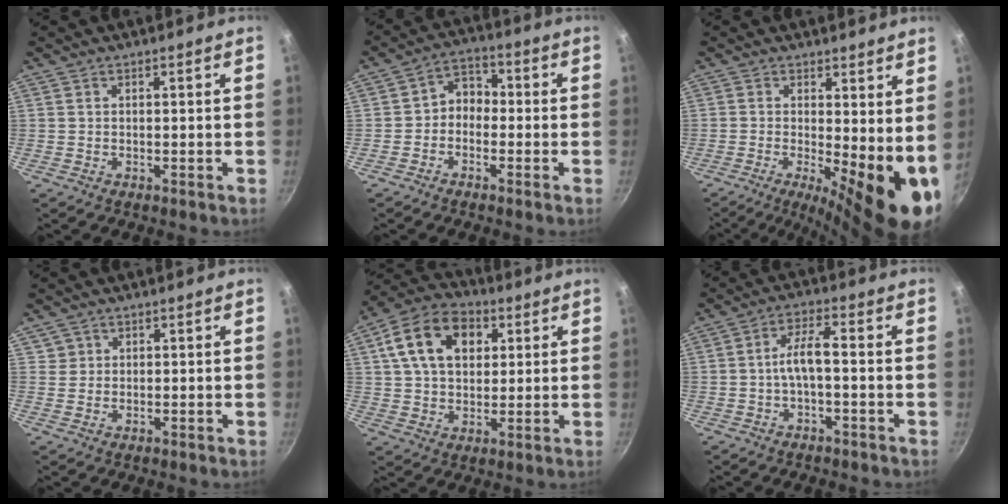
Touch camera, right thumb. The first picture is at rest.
{"total": 5.0, "force": [-1.3, 4.0, 2.8], "torque": [-0.019, 0.030, -0.036]}
{"total": 13.3, "force": [-0.8, 4.5, 12.5], "torque": [-0.147, -0.021, -0.007]}
{"total": 2.0, "force": [0.7, 1.9, 0.1], "torque": [0.016, 0.007, 0.008]}
{"total": 15.4, "force": [4.9, 10.6, 10.0], "torque": [-0.155, 0.011, 0.069]}
{"total": 5.3, "force": [-1.3, 1.7, 4.9], "torque": [-0.099, 0.031, -0.028]}